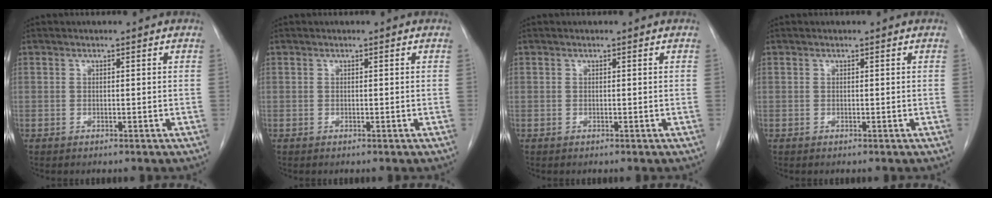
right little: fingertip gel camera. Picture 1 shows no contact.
{"total": 0.0}
{"total": 0.0}
{"total": 0.0}